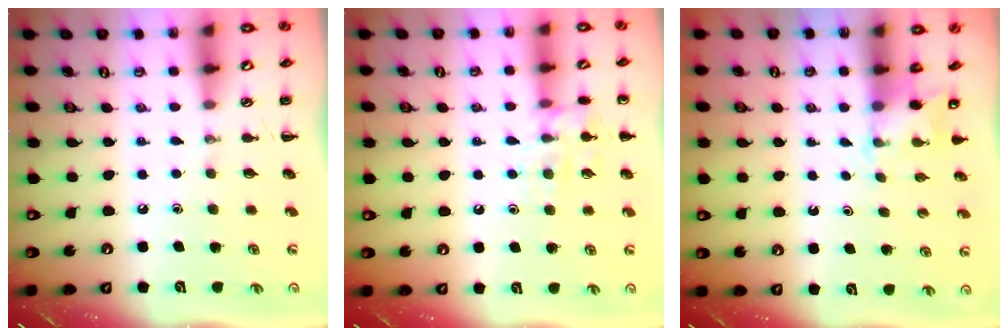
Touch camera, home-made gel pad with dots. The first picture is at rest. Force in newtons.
{"total": 10.5, "press": 10.5, "slide": 0.6}
{"total": 4.3, "press": 4.2, "slide": 0.8}